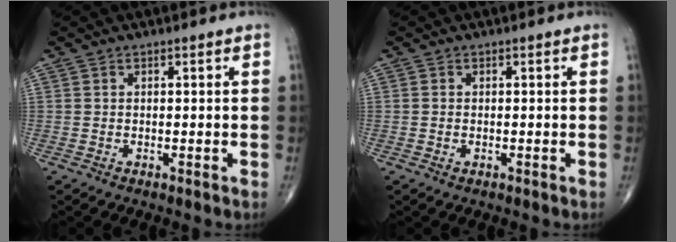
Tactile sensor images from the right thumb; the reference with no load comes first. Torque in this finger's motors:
{"motor_torque": [-0.40, -0.28, -0.17, -0.11, 0.03]}